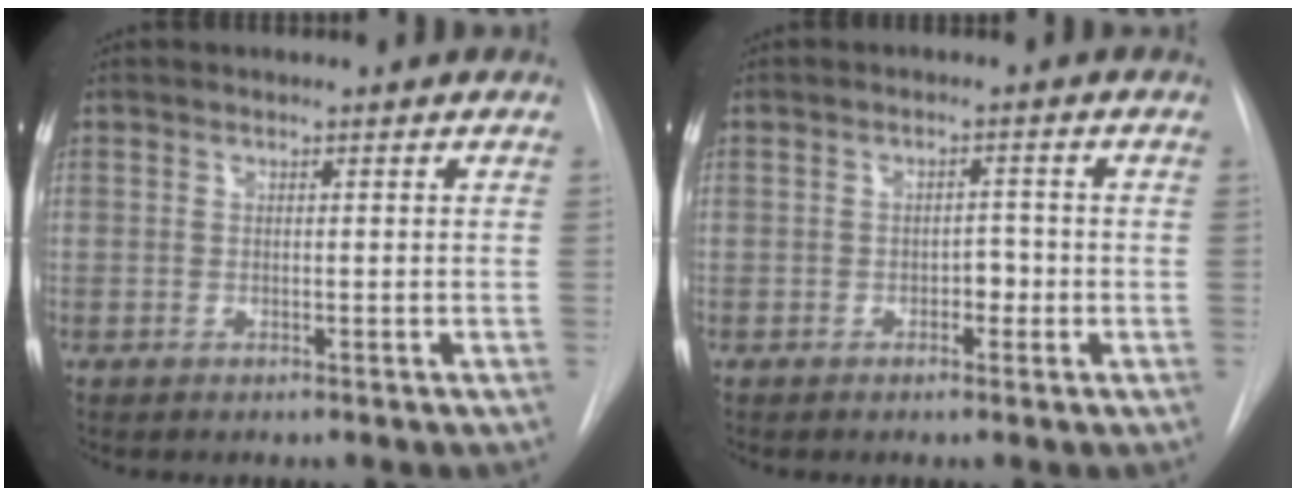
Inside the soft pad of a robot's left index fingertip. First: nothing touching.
{"total": 2.1, "force": [-0.8, 1.3, 1.5], "torque": [-0.015, 0.006, -0.012]}